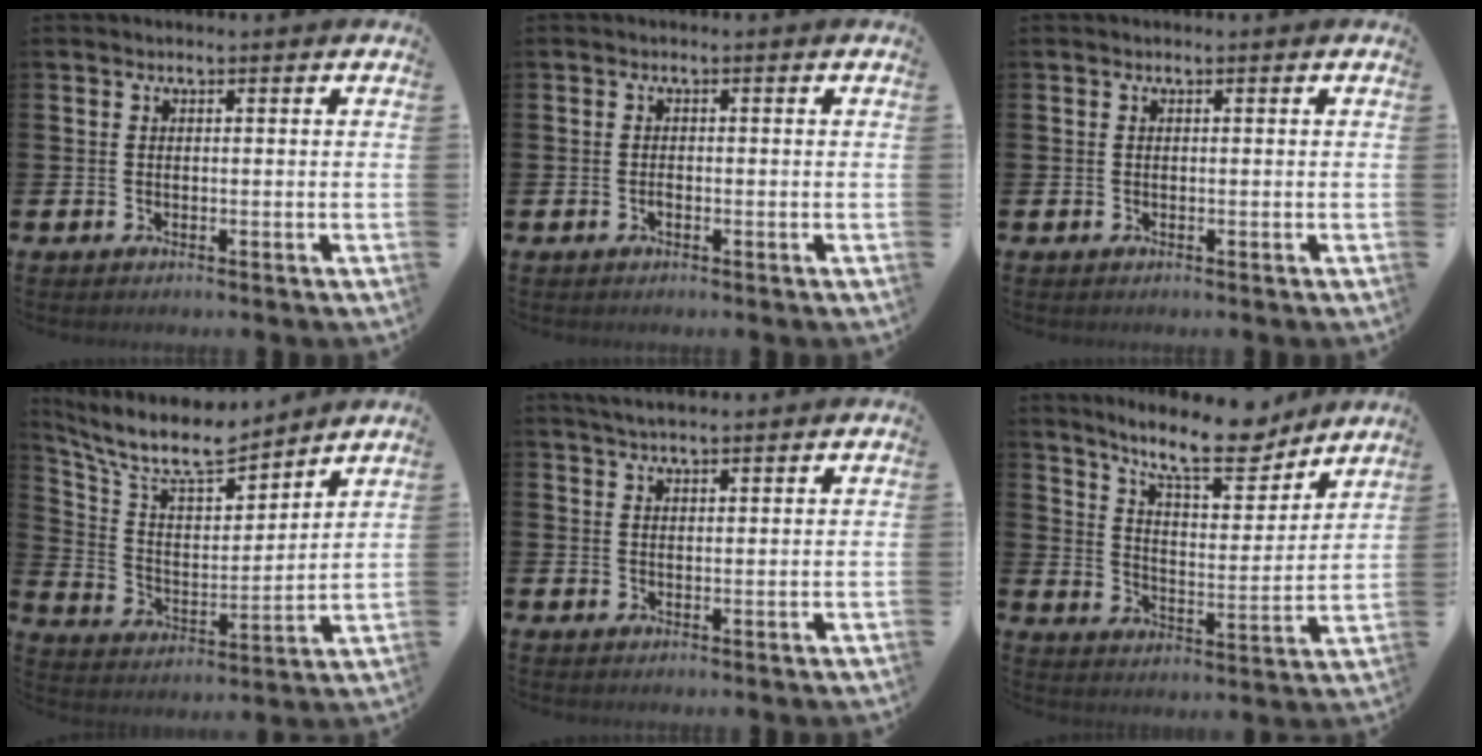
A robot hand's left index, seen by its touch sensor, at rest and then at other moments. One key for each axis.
{"total": 0.8, "fx": -0.3, "fy": 0.4, "fz": 0.6, "tx": -0.011, "ty": 0.000, "tz": -0.007}
{"total": 0.0}
{"total": 10.0, "fx": 8.7, "fy": 2.8, "fz": 4.0, "tx": -0.116, "ty": -0.058, "tz": 0.152}
{"total": 3.3, "fx": 3.0, "fy": 0.5, "fz": 1.2, "tx": -0.029, "ty": -0.004, "tz": 0.055}
{"total": 12.5, "fx": 10.7, "fy": 2.8, "fz": 5.8, "tx": -0.112, "ty": -0.065, "tz": 0.184}